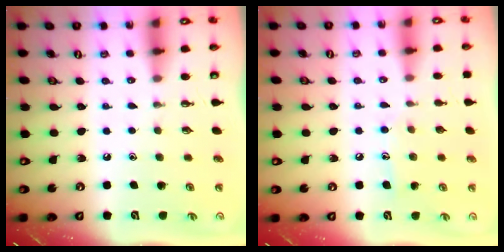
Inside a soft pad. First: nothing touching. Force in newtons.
{"total": 7.3, "press": 7.3, "slide": 0.5}